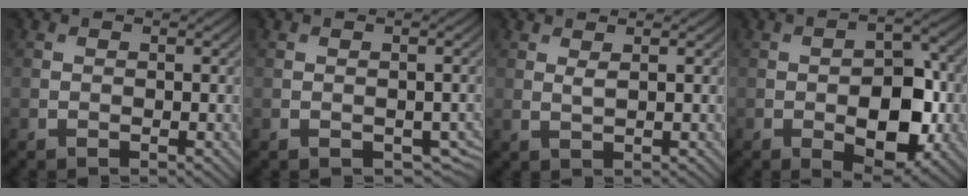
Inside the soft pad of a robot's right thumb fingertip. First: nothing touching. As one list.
[{"total": 2.5, "force": [-0.7, 1.9, 1.5], "torque": [-0.027, -0.017, -0.008]}, {"total": 1.1, "force": [0.8, 0.0, 0.8], "torque": [-0.020, 0.000, 0.016]}, {"total": 8.8, "force": [-2.1, 4.7, 7.1], "torque": [-0.112, -0.010, -0.029]}]